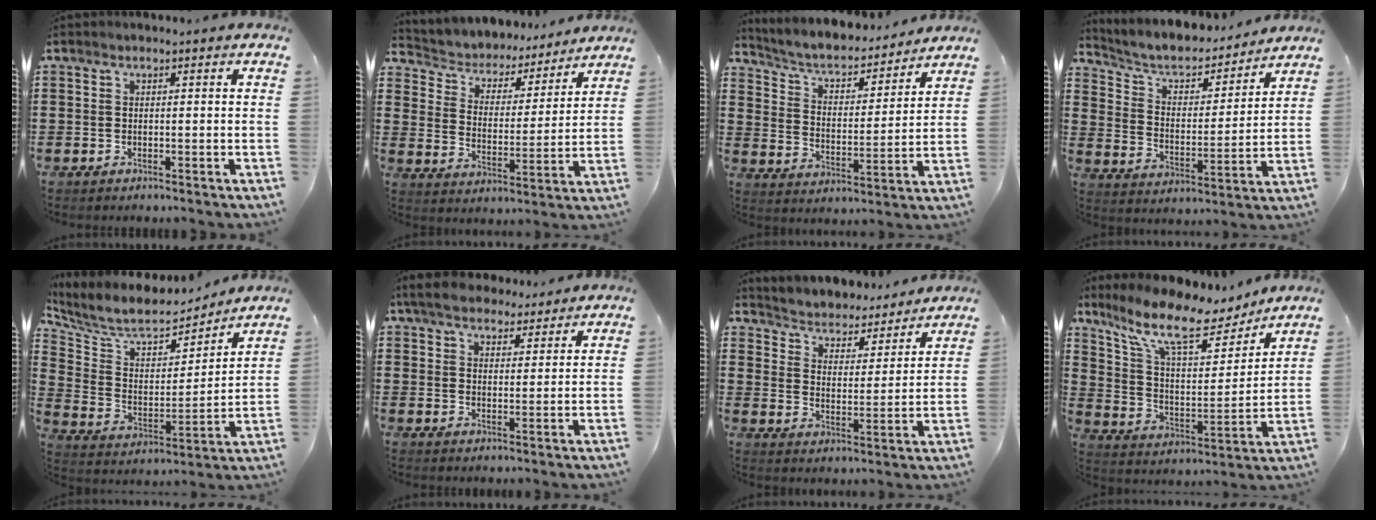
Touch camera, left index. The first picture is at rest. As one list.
[{"total": 4.1, "force": [3.8, 1.3, 0.1], "torque": [-0.031, -0.034, 0.059]}, {"total": 4.5, "force": [3.9, 1.5, 1.9], "torque": [-0.057, -0.030, 0.057]}, {"total": 5.4, "force": [4.5, 2.1, 2.0], "torque": [-0.065, -0.031, 0.070]}, {"total": 8.2, "force": [7.2, 2.8, 2.9], "torque": [-0.096, -0.045, 0.125]}, {"total": 5.0, "force": [4.5, 1.6, 1.4], "torque": [-0.044, -0.007, 0.083]}, {"total": 3.5, "force": [3.5, 0.4, 0.0], "torque": [-0.024, -0.034, 0.051]}, {"total": 12.1, "force": [9.1, 3.4, 7.2], "torque": [-0.169, -0.048, 0.155]}]